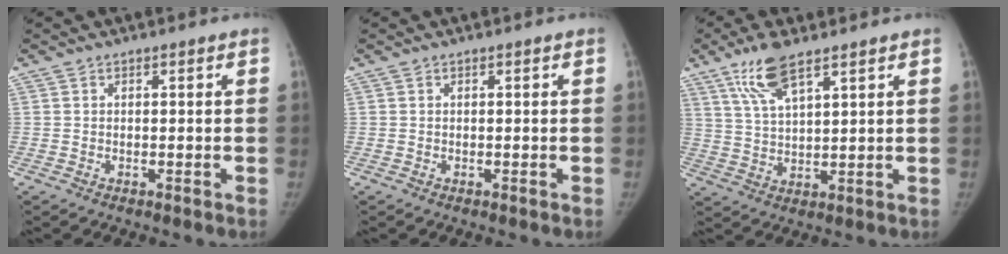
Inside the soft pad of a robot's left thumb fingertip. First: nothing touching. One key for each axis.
{"total": 0.0}
{"total": 8.4, "fx": 5.4, "fy": 2.5, "fz": 5.9, "tx": -0.114, "ty": -0.020, "tz": 0.113}